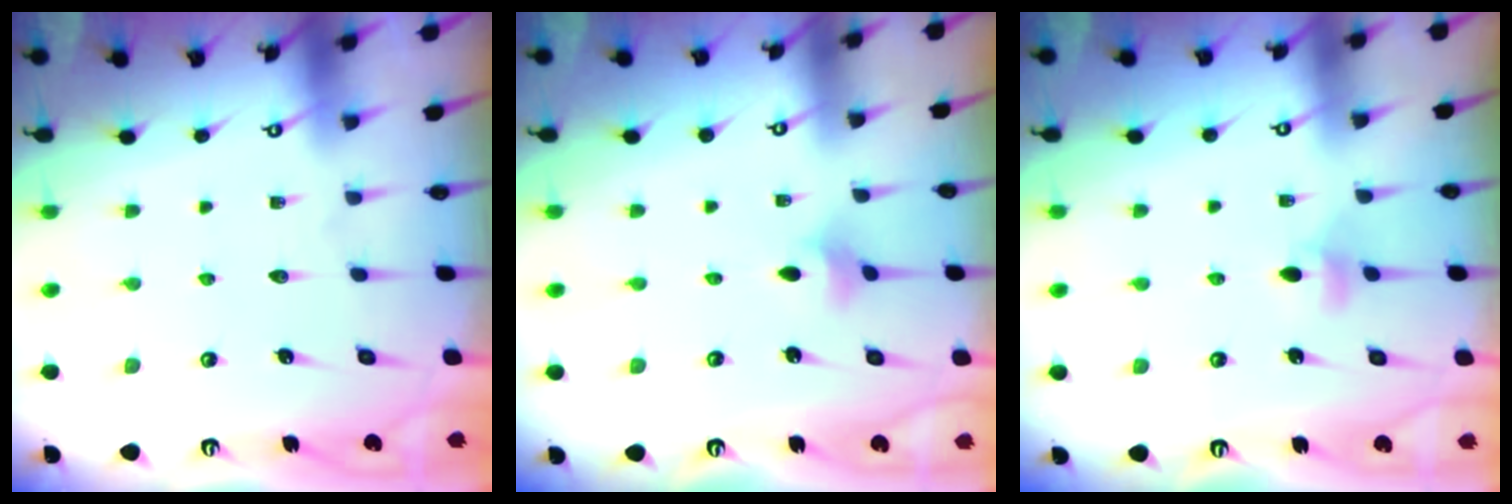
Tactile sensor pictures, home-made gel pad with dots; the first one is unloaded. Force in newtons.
{"total": 2.5, "press": 2.4, "slide": 0.6}
{"total": 5.4, "press": 5.3, "slide": 0.6}